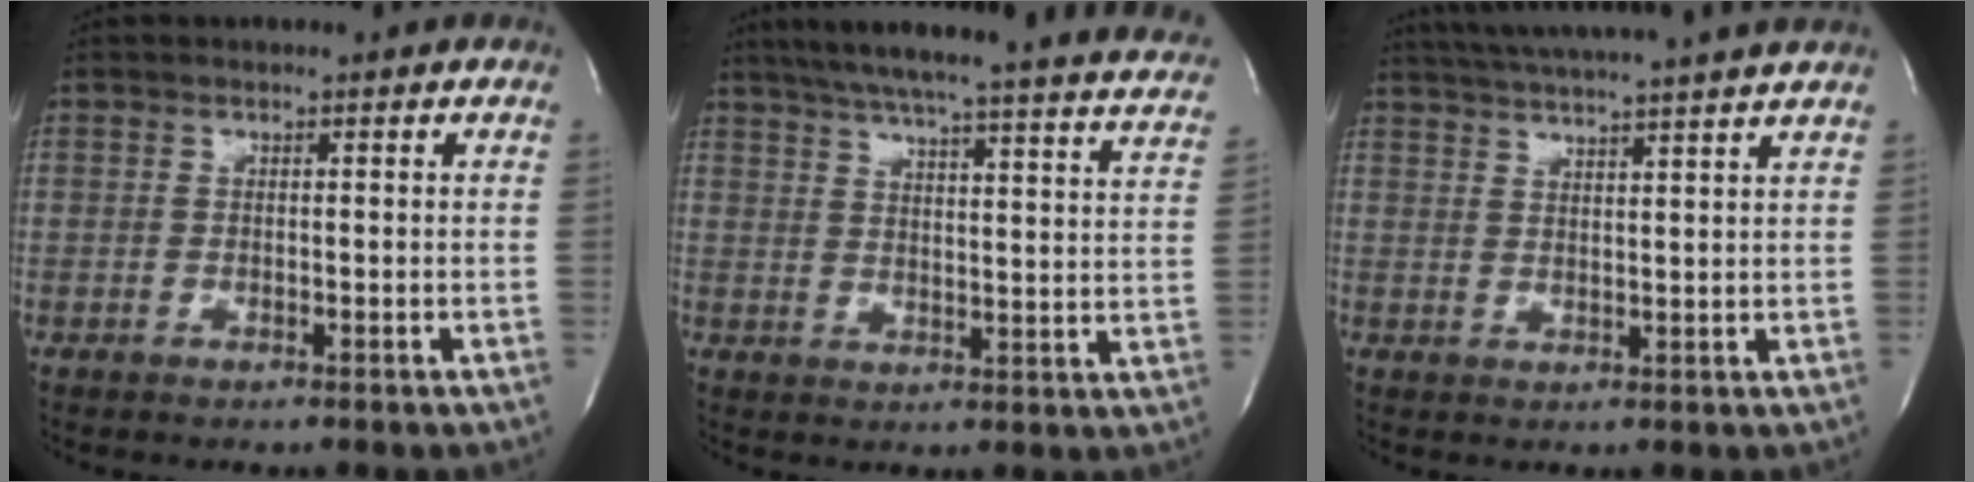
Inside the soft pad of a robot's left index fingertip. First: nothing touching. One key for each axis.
{"total": 31.2, "fx": 27.9, "fy": 1.9, "fz": 13.9, "tx": -0.213, "ty": -0.062, "tz": 0.333}
{"total": 14.3, "fx": 12.6, "fy": -1.3, "fz": 6.6, "tx": -0.121, "ty": 0.001, "tz": 0.172}